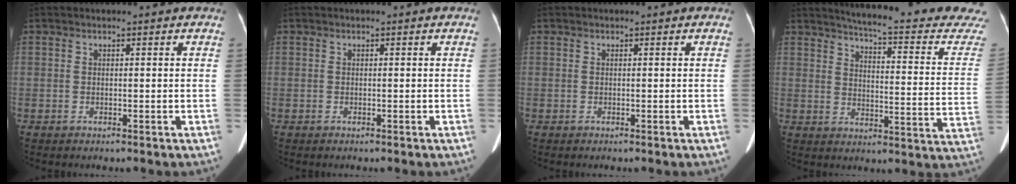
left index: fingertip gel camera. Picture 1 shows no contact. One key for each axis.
{"total": 0.0}
{"total": 0.0}
{"total": 21.9, "fx": 20.7, "fy": 0.2, "fz": 7.4, "tx": -0.103, "ty": -0.113, "tz": 0.233}